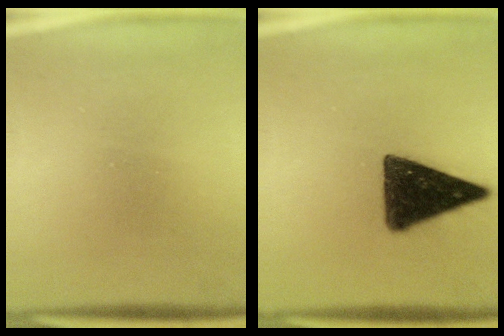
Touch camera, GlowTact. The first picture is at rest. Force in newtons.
{"total": 13.7}